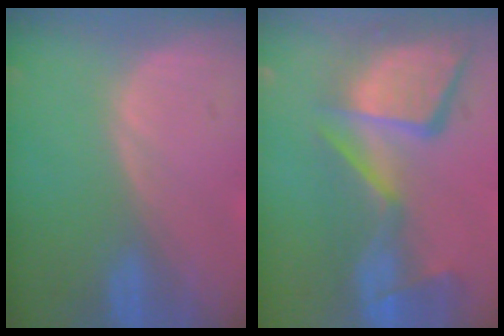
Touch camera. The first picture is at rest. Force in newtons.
{"total": 13.6, "press": 11.1, "slide": 7.8}